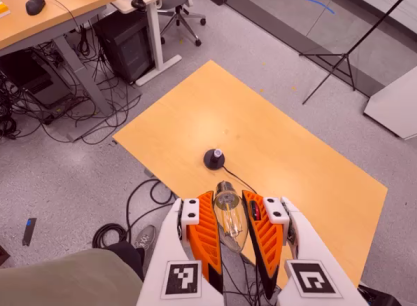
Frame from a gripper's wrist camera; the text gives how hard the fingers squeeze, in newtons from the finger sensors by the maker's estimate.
{"total": 21.1, "left": 22.5, "right": 19.7}